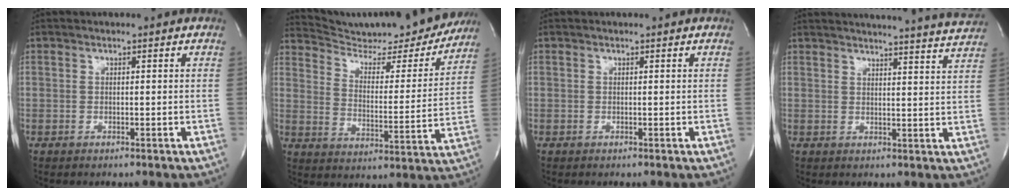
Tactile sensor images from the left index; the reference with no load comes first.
{"total": 21.3, "force": [20.2, 2.7, 6.2], "torque": [-0.092, -0.040, 0.279]}
{"total": 0.0}
{"total": 20.5, "force": [19.8, -0.2, 5.4], "torque": [-0.080, -0.050, 0.234]}